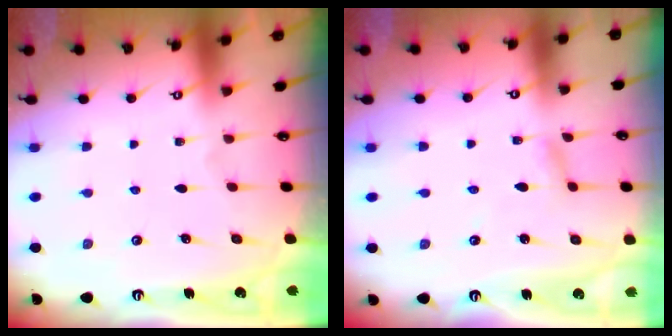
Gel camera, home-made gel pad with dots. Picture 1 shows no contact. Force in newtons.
{"total": 2.4, "press": 2.4, "slide": 0.2}